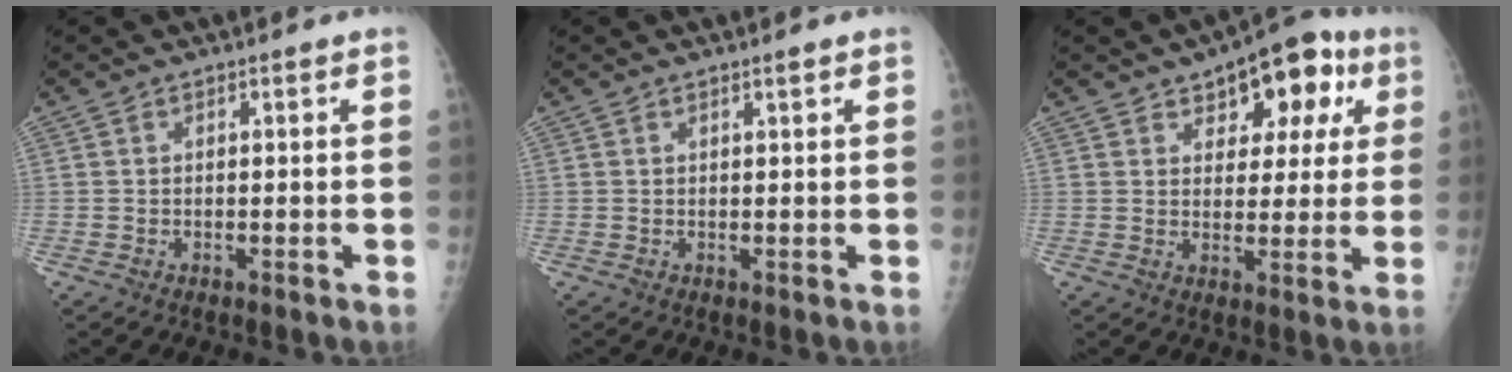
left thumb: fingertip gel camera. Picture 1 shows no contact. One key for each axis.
{"total": 0.9, "fx": 0.7, "fy": 0.1, "fz": 0.6, "tx": -0.007, "ty": -0.004, "tz": 0.012}
{"total": 12.9, "fx": 6.2, "fy": 7.2, "fz": 8.8, "tx": -0.066, "ty": -0.003, "tz": 0.082}